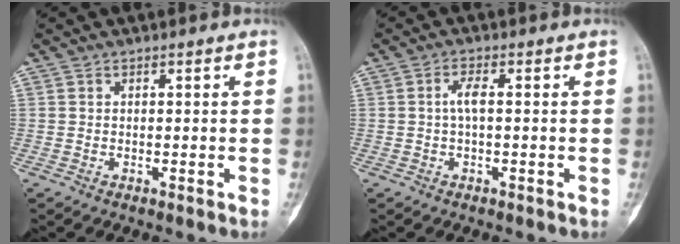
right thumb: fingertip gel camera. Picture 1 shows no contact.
{"total": 2.6, "force": [0.1, 0.8, 2.5], "torque": [-0.055, 0.006, 0.000]}